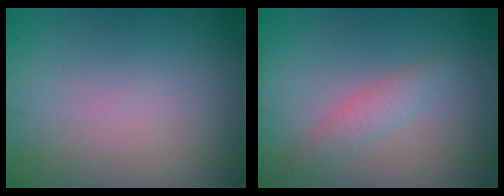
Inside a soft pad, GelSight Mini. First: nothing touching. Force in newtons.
{"total": 2.0, "press": 2.0, "slide": 0.1}